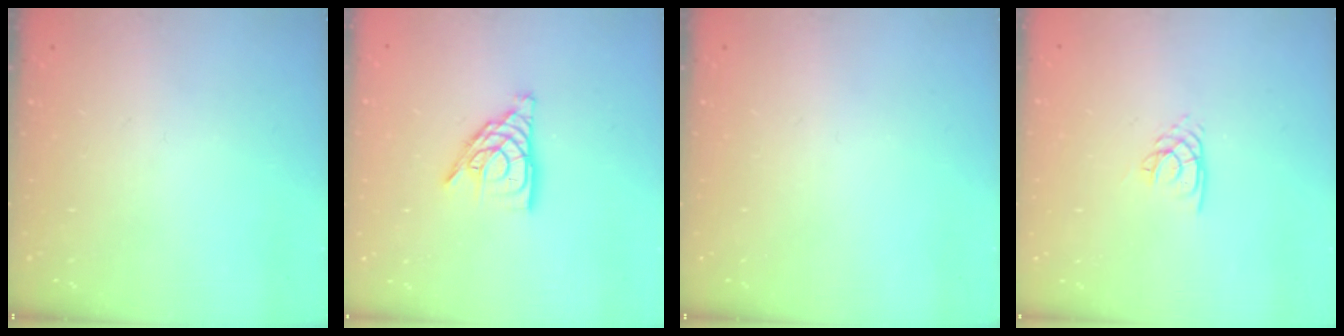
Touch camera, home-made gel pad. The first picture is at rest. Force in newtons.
{"total": 10.4, "press": 10.4, "slide": 1.2}
{"total": 0.0}
{"total": 1.9, "press": 1.8, "slide": 0.3}